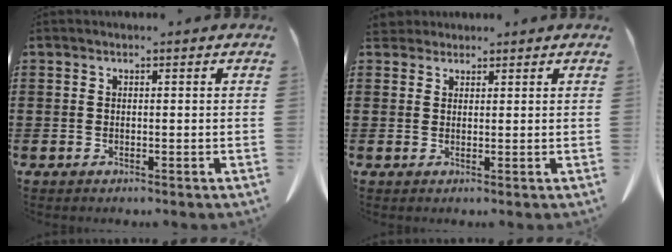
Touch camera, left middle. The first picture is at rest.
{"total": 2.2, "force": [2.0, 1.0, 0.4], "torque": [-0.014, 0.005, 0.040]}